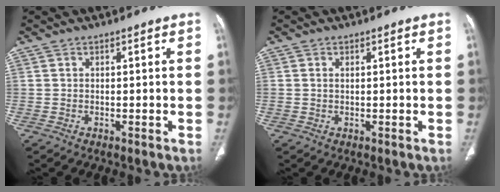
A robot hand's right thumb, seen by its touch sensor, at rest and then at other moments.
{"total": 0.8, "force": [0.2, 0.4, 0.6], "torque": [-0.017, 0.004, 0.008]}